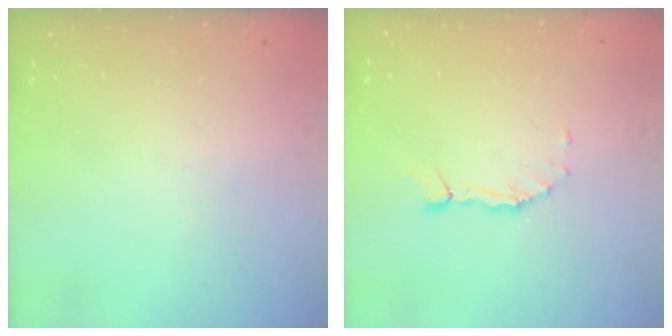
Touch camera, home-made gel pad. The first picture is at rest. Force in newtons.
{"total": 1.6, "press": 1.5, "slide": 0.3}